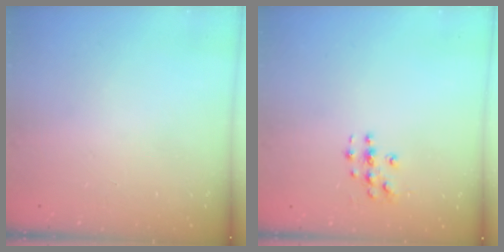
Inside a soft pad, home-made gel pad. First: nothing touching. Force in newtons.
{"total": 3.4, "press": 3.4, "slide": 0.2}